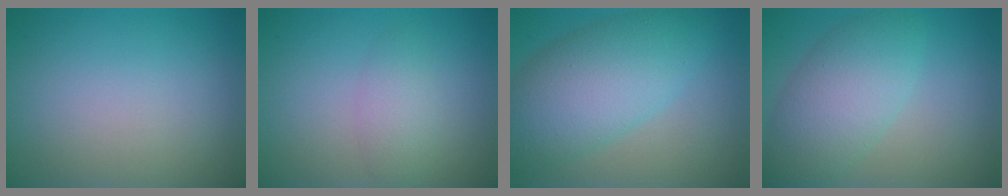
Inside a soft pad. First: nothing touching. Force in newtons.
{"total": 2.1, "press": 2.1, "slide": 0.1}
{"total": 7.9, "press": 7.9, "slide": 0.2}
{"total": 5.8, "press": 5.8, "slide": 0.3}